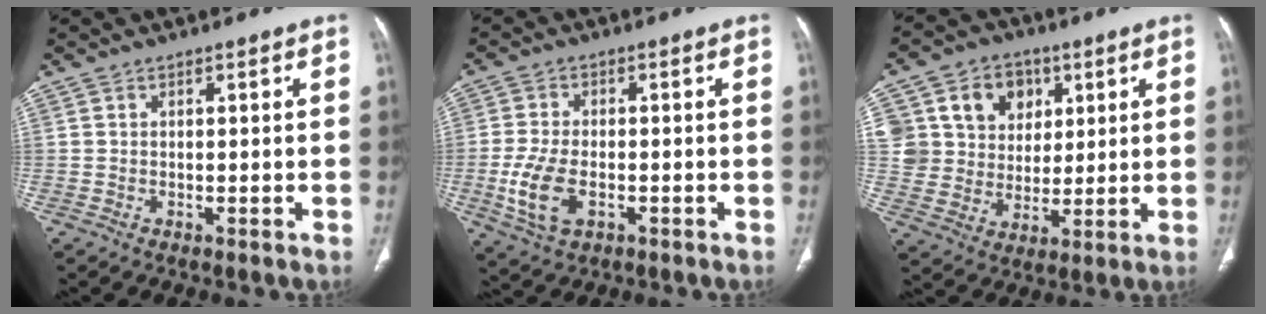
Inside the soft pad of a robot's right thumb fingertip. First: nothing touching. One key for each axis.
{"total": 8.5, "fx": -2.2, "fy": 4.9, "fz": 6.6, "tx": -0.141, "ty": 0.002, "tz": -0.037}
{"total": 15.0, "fx": 5.4, "fy": 12.8, "fz": 5.8, "tx": -0.058, "ty": 0.008, "tz": 0.105}